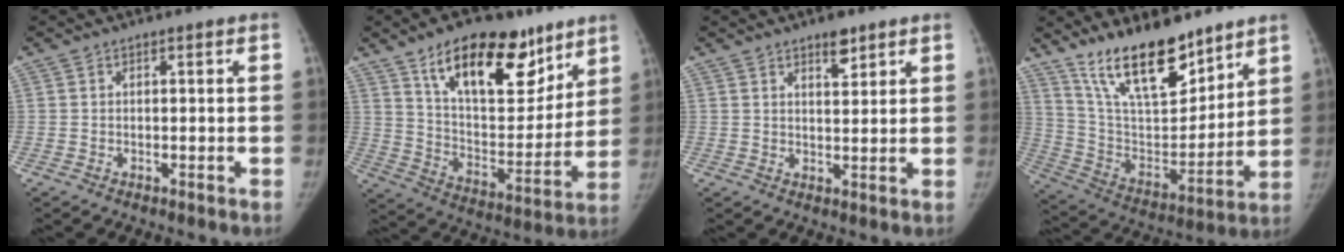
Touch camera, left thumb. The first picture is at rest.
{"total": 22.8, "force": [14.1, 10.8, 14.2], "torque": [-0.172, -0.057, 0.233]}
{"total": 4.0, "force": [2.8, 1.6, 2.4], "torque": [-0.024, -0.018, 0.044]}
{"total": 19.8, "force": [14.4, 7.3, 11.4], "torque": [-0.151, -0.087, 0.263]}